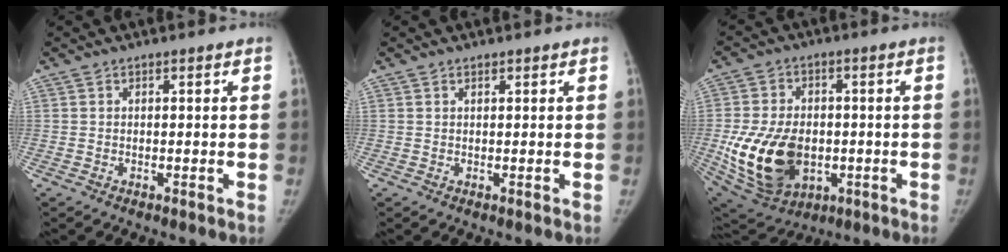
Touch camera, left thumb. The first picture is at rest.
{"total": 0.5, "force": [0.4, 0.2, 0.2], "torque": [-0.007, -0.003, 0.008]}
{"total": 18.4, "force": [-3.1, 12.6, 13.0], "torque": [-0.223, -0.003, -0.026]}